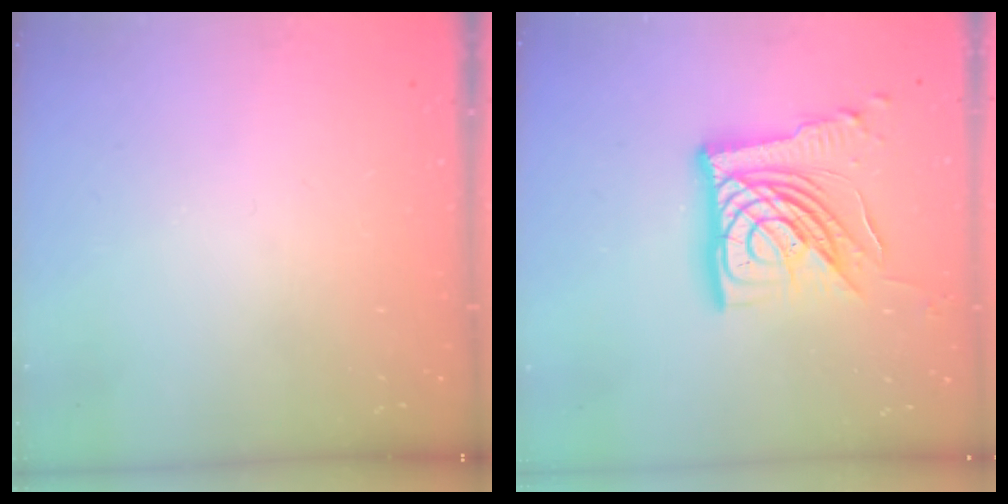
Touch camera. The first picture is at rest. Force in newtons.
{"total": 20.4, "press": 20.2, "slide": 2.2}